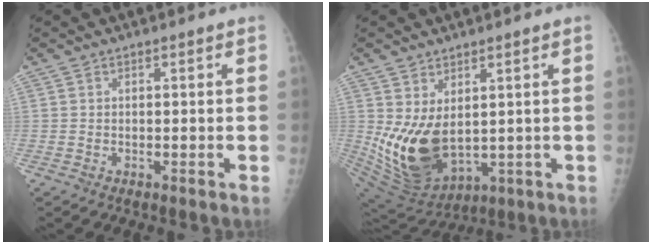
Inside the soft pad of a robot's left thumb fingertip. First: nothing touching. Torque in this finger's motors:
{"motor_torque": [0.61, 0.64, 1.46, -0.19, 0.49]}